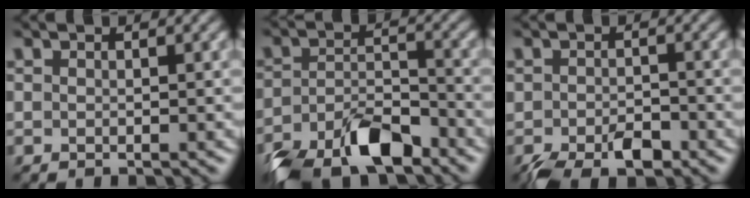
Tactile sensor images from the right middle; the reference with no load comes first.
{"total": 7.8, "force": [-5.8, 3.0, 4.1], "torque": [-0.075, -0.007, -0.109]}
{"total": 4.4, "force": [-3.0, 2.0, 2.5], "torque": [-0.046, -0.006, -0.052]}